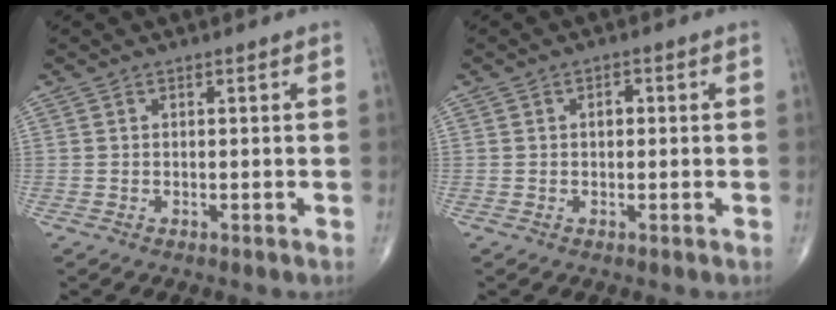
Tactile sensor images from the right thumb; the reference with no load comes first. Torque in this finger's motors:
{"motor_torque": [0.39, 0.49, 0.40, 0.25, -0.01]}